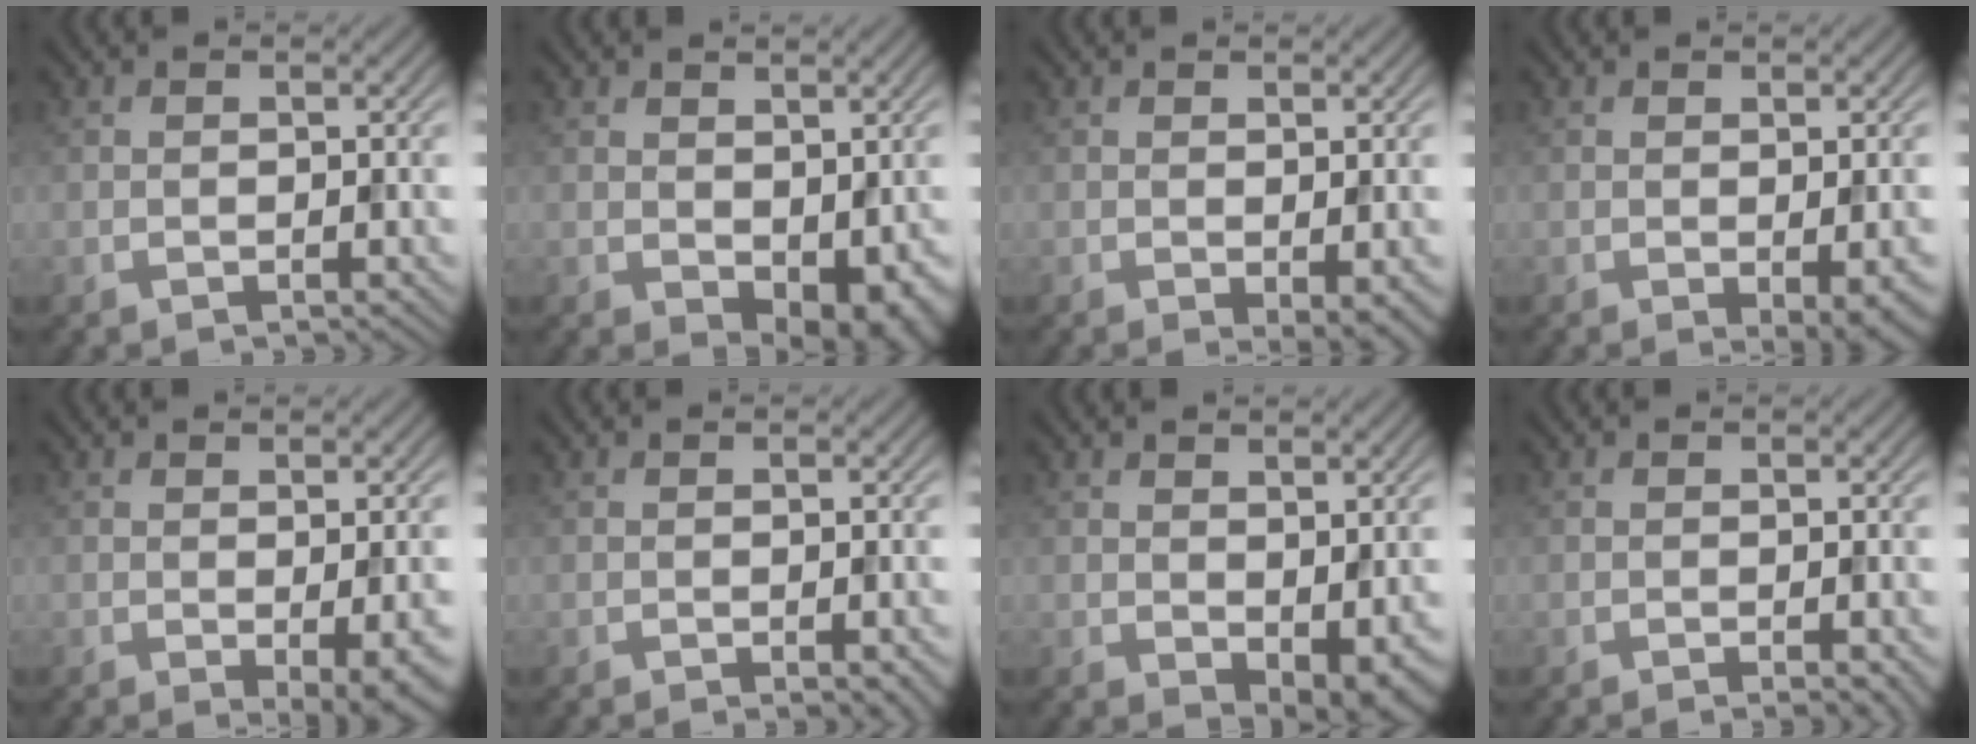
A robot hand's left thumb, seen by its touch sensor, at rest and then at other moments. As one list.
[{"total": 4.8, "force": [-0.5, 2.9, 3.7], "torque": [-0.054, -0.016, 0.006]}, {"total": 2.4, "force": [-0.5, 0.5, 2.3], "torque": [-0.038, -0.008, -0.007]}, {"total": 3.9, "force": [-1.1, 0.9, 3.7], "torque": [-0.055, -0.006, -0.009]}, {"total": 5.0, "force": [-1.3, 1.2, 4.6], "torque": [-0.065, -0.007, -0.011]}, {"total": 2.2, "force": [-1.2, 0.5, 1.8], "torque": [-0.017, 0.004, -0.017]}, {"total": 3.9, "force": [-0.5, 2.2, 3.2], "torque": [-0.048, -0.012, 0.000]}, {"total": 2.1, "force": [-1.1, 0.3, 1.8], "torque": [-0.019, 0.004, -0.020]}]